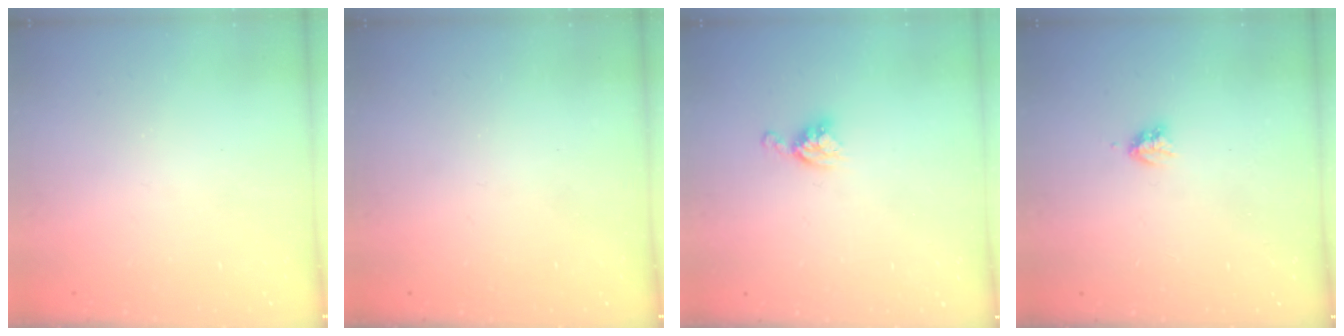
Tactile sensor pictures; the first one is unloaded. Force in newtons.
{"total": 0.0}
{"total": 5.5, "press": 5.5, "slide": 0.1}
{"total": 2.9, "press": 2.9, "slide": 0.5}